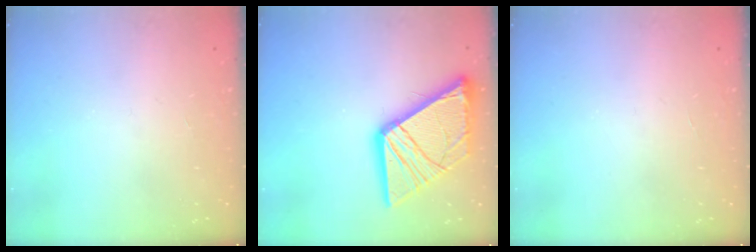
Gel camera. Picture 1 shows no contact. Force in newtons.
{"total": 18.9, "press": 18.8, "slide": 2.0}
{"total": 0.0}